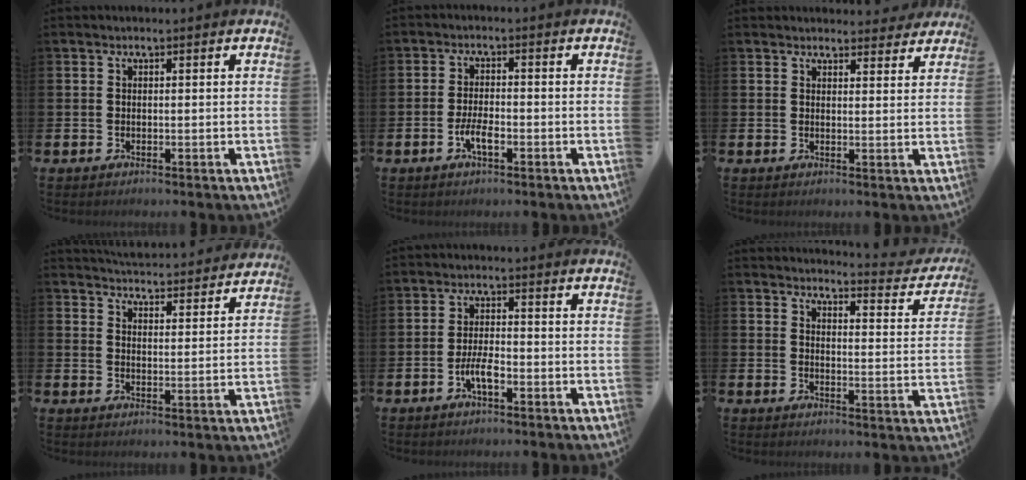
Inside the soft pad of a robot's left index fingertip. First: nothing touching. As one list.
[{"total": 3.2, "force": [-1.2, 1.1, 2.8], "torque": [-0.042, 0.003, -0.024]}, {"total": 3.1, "force": [3.0, 0.7, 0.0], "torque": [0.008, -0.020, 0.052]}, {"total": 5.0, "force": [5.0, 0.3, 0.0], "torque": [-0.003, -0.043, 0.088]}, {"total": 3.5, "force": [-1.5, 1.2, 2.9], "torque": [-0.060, 0.006, -0.029]}, {"total": 3.4, "force": [3.3, 0.5, 0.7], "torque": [-0.012, -0.035, 0.049]}]